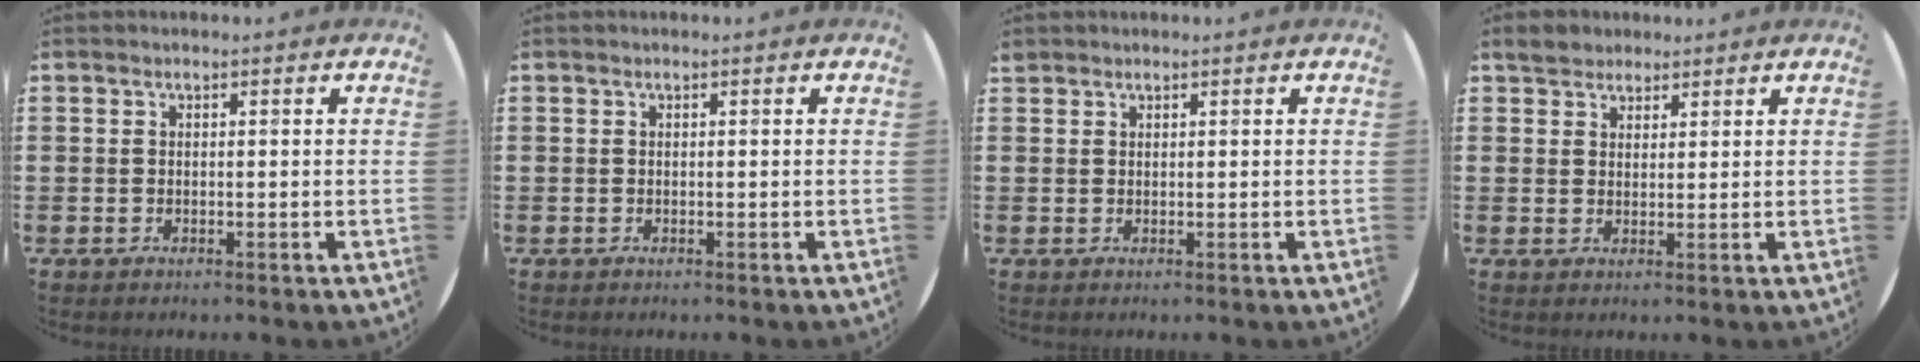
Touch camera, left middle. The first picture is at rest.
{"total": 0.0}
{"total": 0.7, "force": [0.7, 0.1, -0.1], "torque": [0.001, 0.002, 0.013]}
{"total": 2.9, "force": [2.6, 1.3, 0.2], "torque": [-0.004, 0.003, 0.048]}